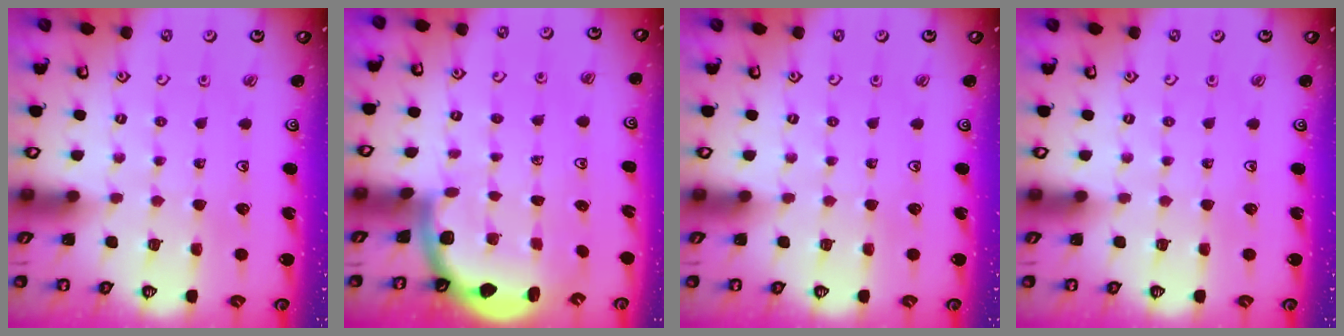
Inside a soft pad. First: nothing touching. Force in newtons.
{"total": 1.8, "press": 1.8, "slide": 0.1}
{"total": 0.0}
{"total": 0.0}